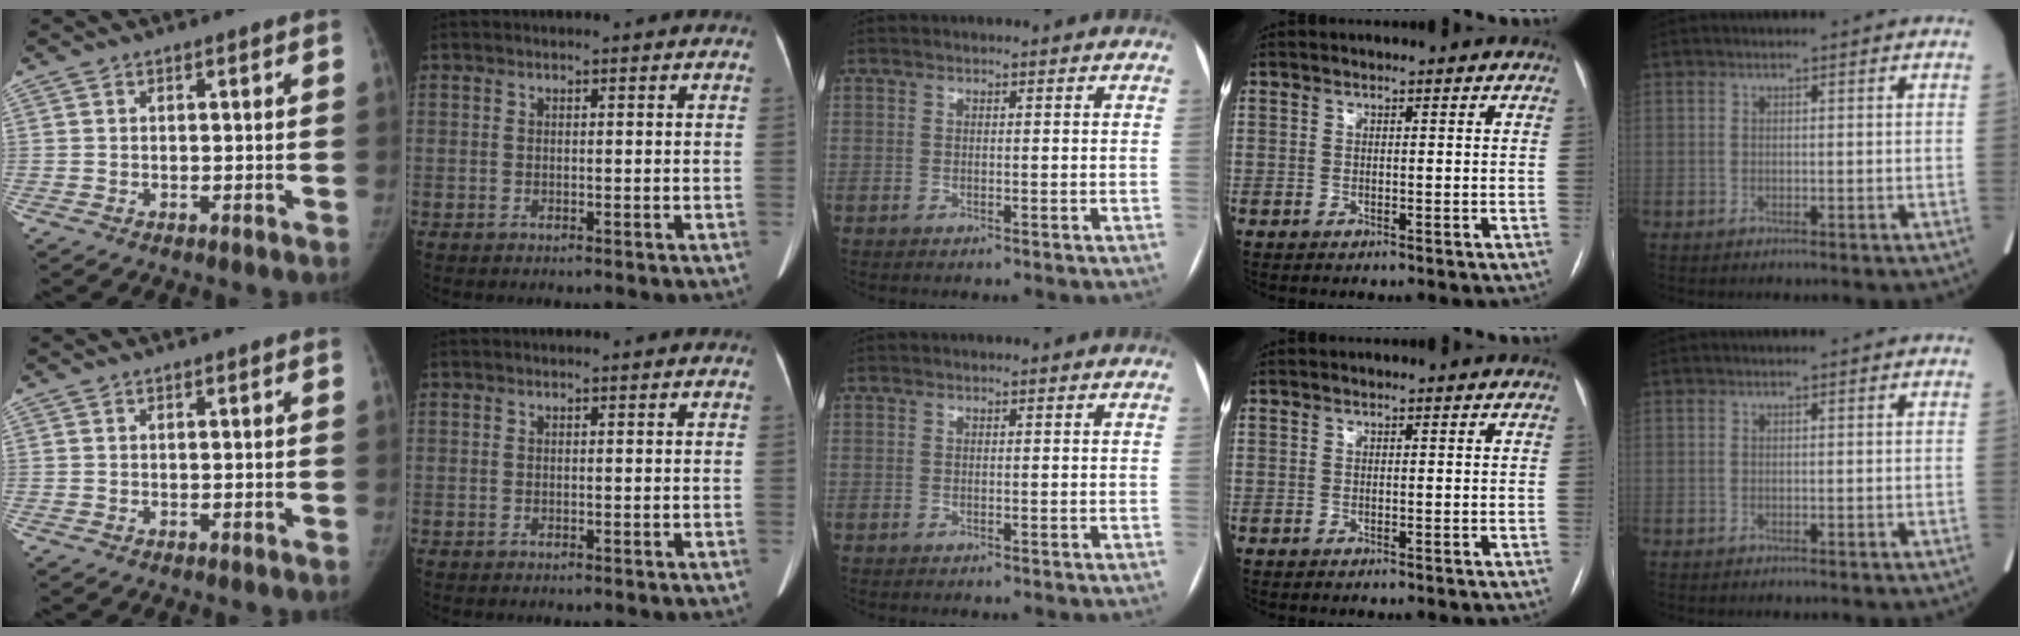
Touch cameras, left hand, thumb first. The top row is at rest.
{}